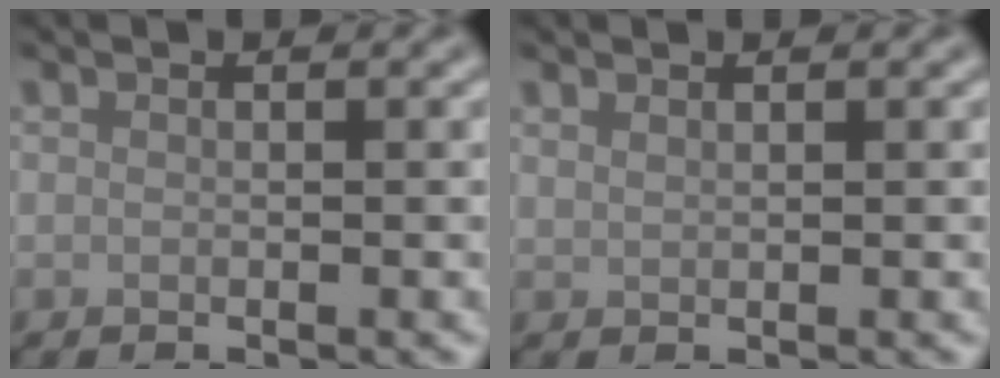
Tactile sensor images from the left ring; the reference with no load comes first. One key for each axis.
{"total": 0.7, "fx": 0.6, "fy": 0.2, "fz": 0.2, "tx": -0.005, "ty": 0.000, "tz": 0.014}